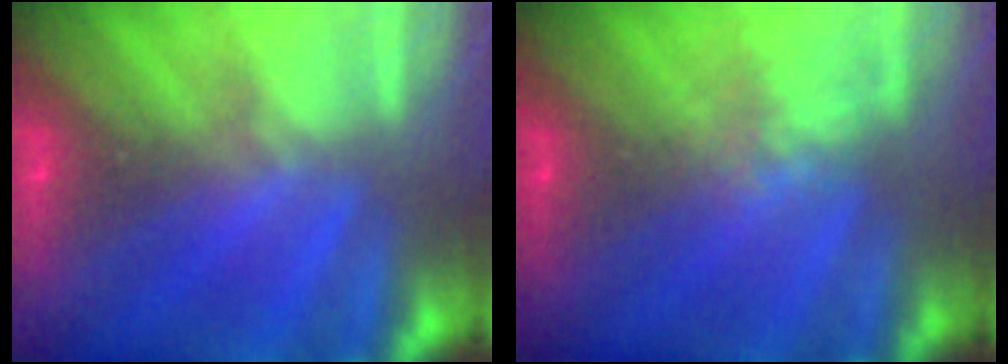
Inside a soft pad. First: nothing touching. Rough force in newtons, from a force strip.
{"total": 2.2}